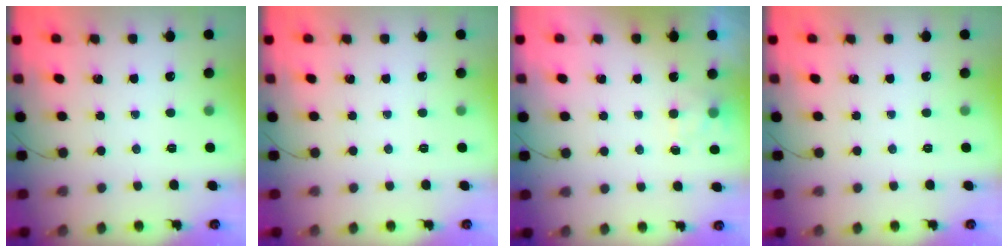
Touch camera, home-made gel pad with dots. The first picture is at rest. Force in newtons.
{"total": 0.0}
{"total": 2.4, "press": 2.0, "slide": 1.4}
{"total": 0.0}